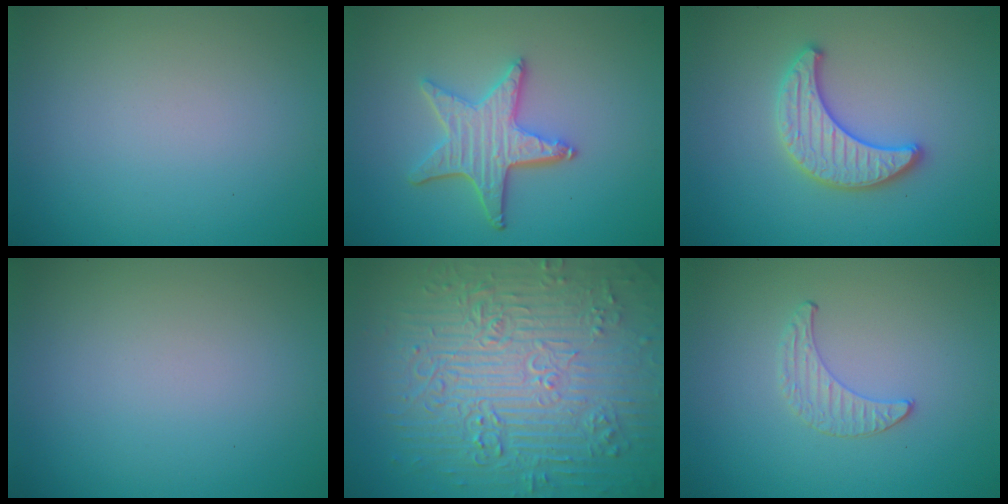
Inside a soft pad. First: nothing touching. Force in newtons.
{"total": 4.4, "press": 3.7, "slide": 2.4}
{"total": 3.3, "press": 3.3, "slide": 0.4}
{"total": 0.0}
{"total": 12.0, "press": 7.9, "slide": 9.0}
{"total": 0.8, "press": 0.8, "slide": 0.2}